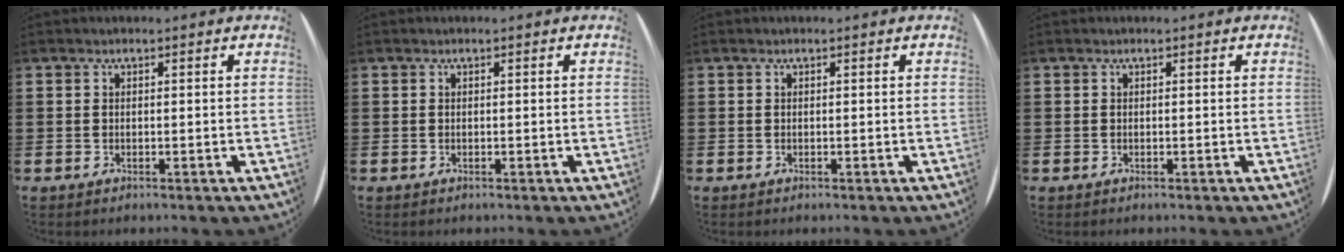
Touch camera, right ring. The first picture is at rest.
{"total": 0.0}
{"total": 0.0}
{"total": 0.0}